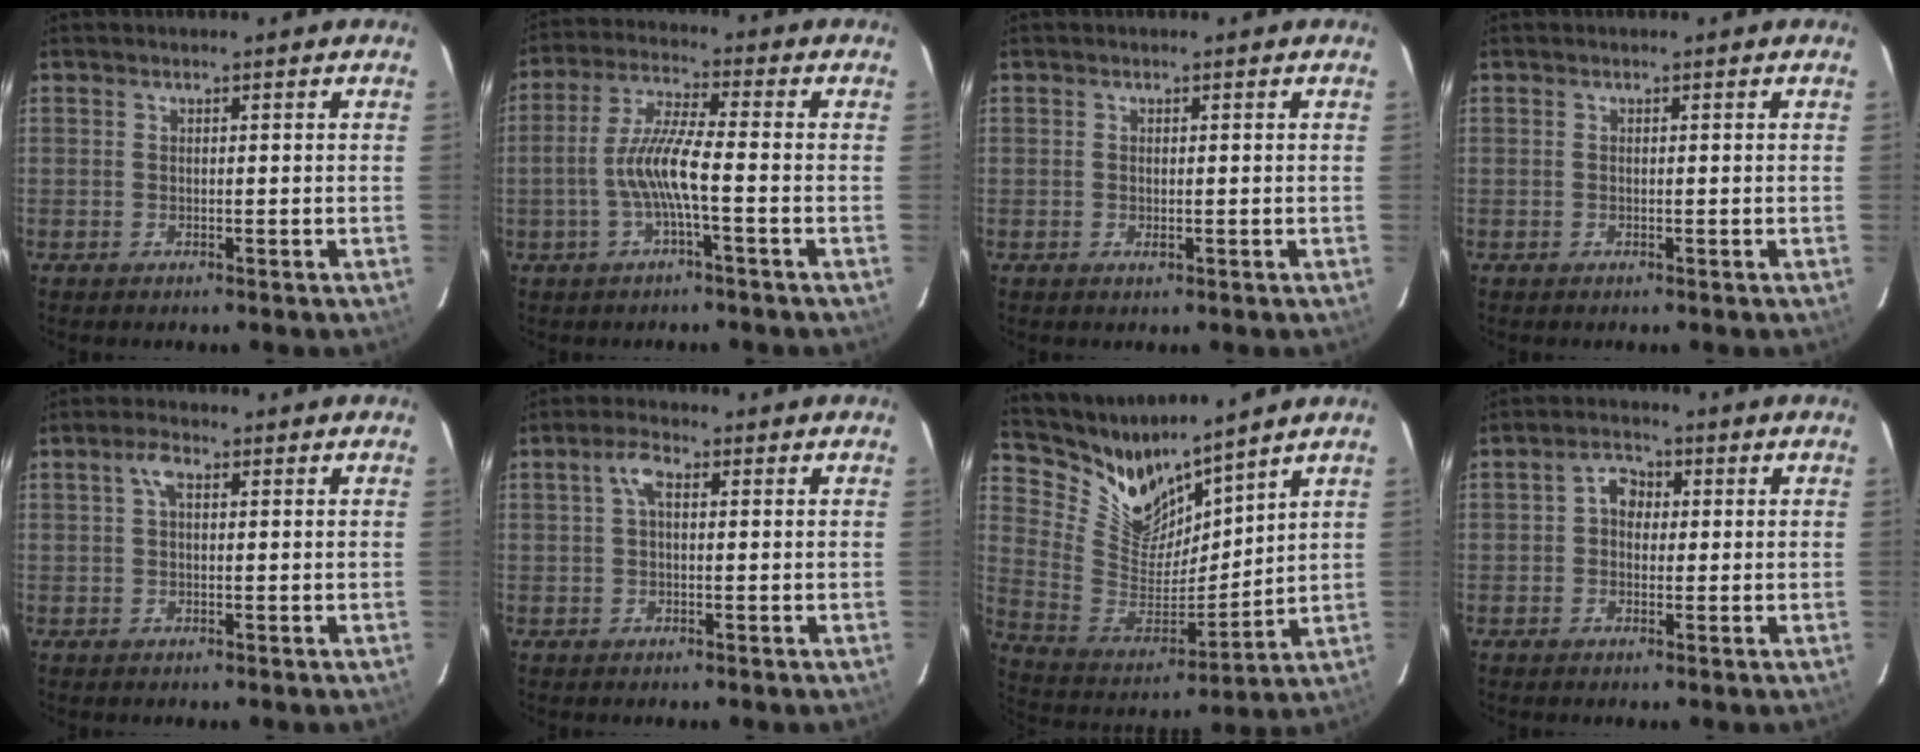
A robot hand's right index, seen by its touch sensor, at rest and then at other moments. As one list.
[{"total": 8.5, "force": [-2.3, 0.6, 8.1], "torque": [-0.174, 0.005, -0.042]}, {"total": 0.8, "force": [0.0, 0.5, 0.6], "torque": [-0.012, 0.000, -0.001]}, {"total": 0.0}, {"total": 2.2, "force": [0.9, 0.8, 1.9], "torque": [-0.039, 0.008, 0.015]}, {"total": 2.8, "force": [0.8, 1.0, 2.4], "torque": [-0.050, 0.010, 0.014]}, {"total": 12.5, "force": [11.4, 3.5, 3.6], "torque": [-0.094, -0.027, 0.229]}, {"total": 3.1, "force": [0.2, 2.6, 1.6], "torque": [-0.030, 0.014, 0.001]}]